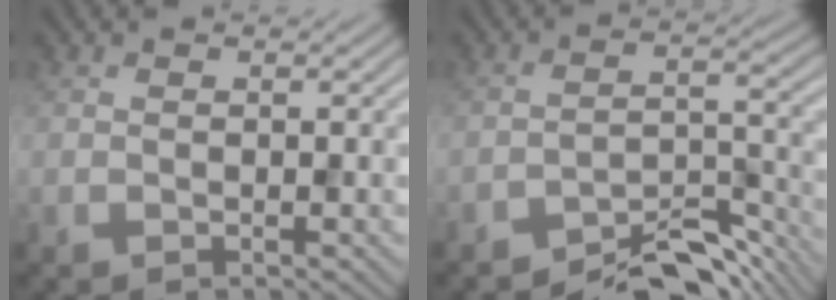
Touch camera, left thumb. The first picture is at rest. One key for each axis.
{"total": 7.4, "fx": -6.3, "fy": 1.9, "fz": 3.4, "tx": -0.047, "ty": 0.008, "tz": -0.107}